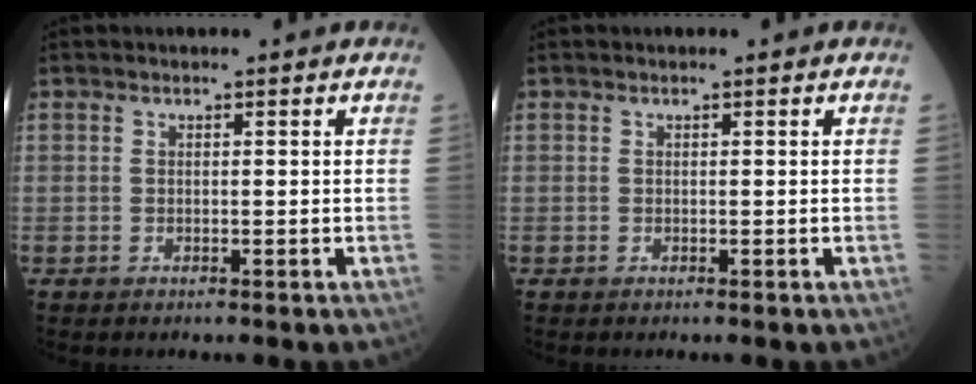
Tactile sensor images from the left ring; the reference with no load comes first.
{"total": 0.0}